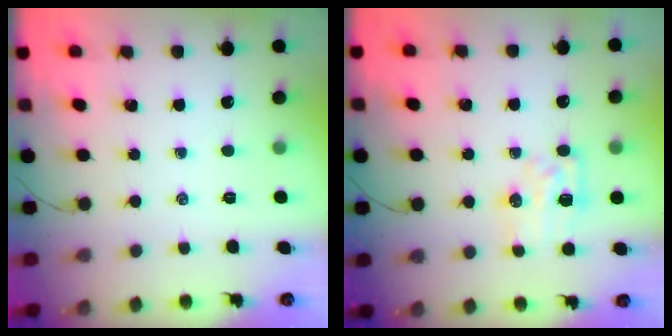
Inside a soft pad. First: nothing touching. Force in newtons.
{"total": 5.8, "press": 5.8, "slide": 0.5}